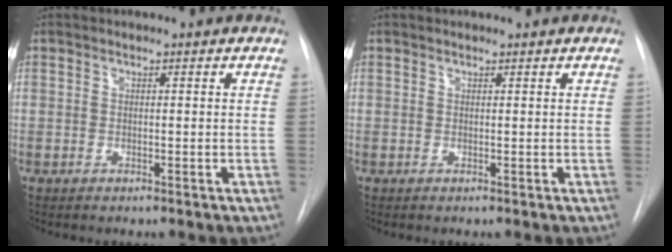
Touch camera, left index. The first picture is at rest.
{"total": 1.2, "force": [1.2, 0.2, 0.2], "torque": [-0.007, 0.018, 0.019]}